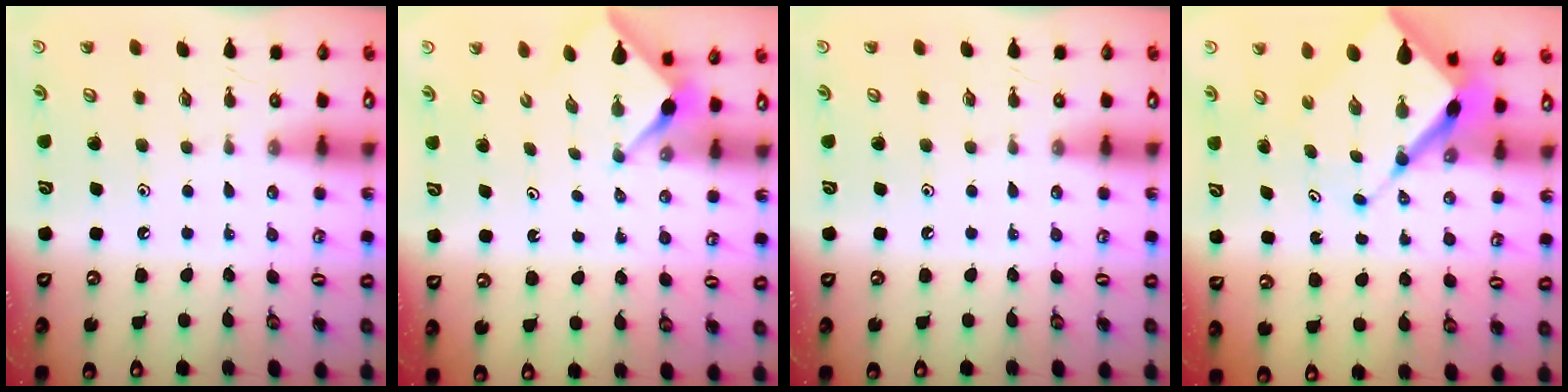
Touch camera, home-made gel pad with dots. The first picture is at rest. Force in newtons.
{"total": 2.9, "press": 2.9, "slide": 0.4}
{"total": 0.0}
{"total": 10.6, "press": 10.6, "slide": 1.0}